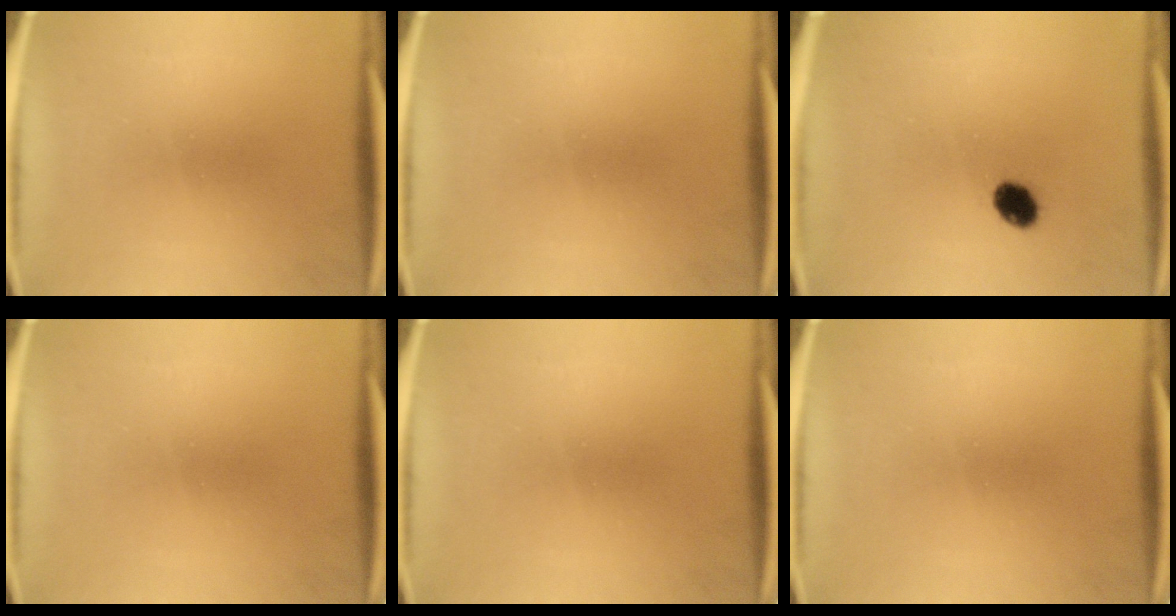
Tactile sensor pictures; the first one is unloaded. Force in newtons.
{"total": 0.0}
{"total": 4.8}
{"total": 0.0}
{"total": 0.0}
{"total": 0.0}